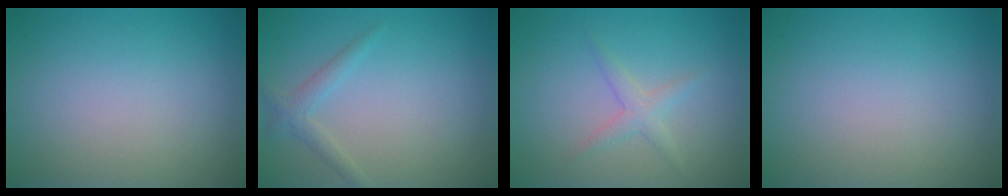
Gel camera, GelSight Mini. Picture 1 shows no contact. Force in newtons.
{"total": 1.6, "press": 1.6, "slide": 0.1}
{"total": 1.6, "press": 1.6, "slide": 0.1}
{"total": 0.0}